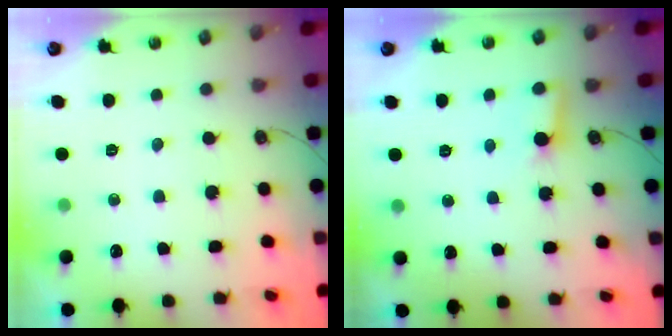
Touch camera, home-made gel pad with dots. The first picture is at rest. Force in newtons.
{"total": 3.2, "press": 3.2, "slide": 0.2}